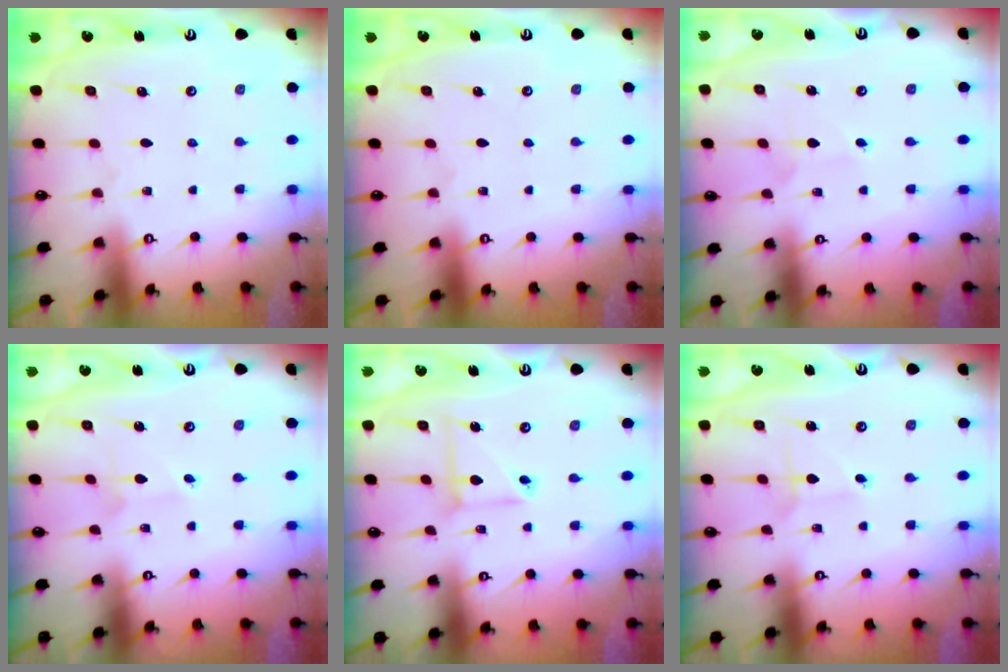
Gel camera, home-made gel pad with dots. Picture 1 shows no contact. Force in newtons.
{"total": 0.0}
{"total": 2.7, "press": 2.7, "slide": 0.3}
{"total": 1.6, "press": 1.6, "slide": 0.2}
{"total": 6.2, "press": 6.2, "slide": 0.6}
{"total": 1.8, "press": 1.8, "slide": 0.2}